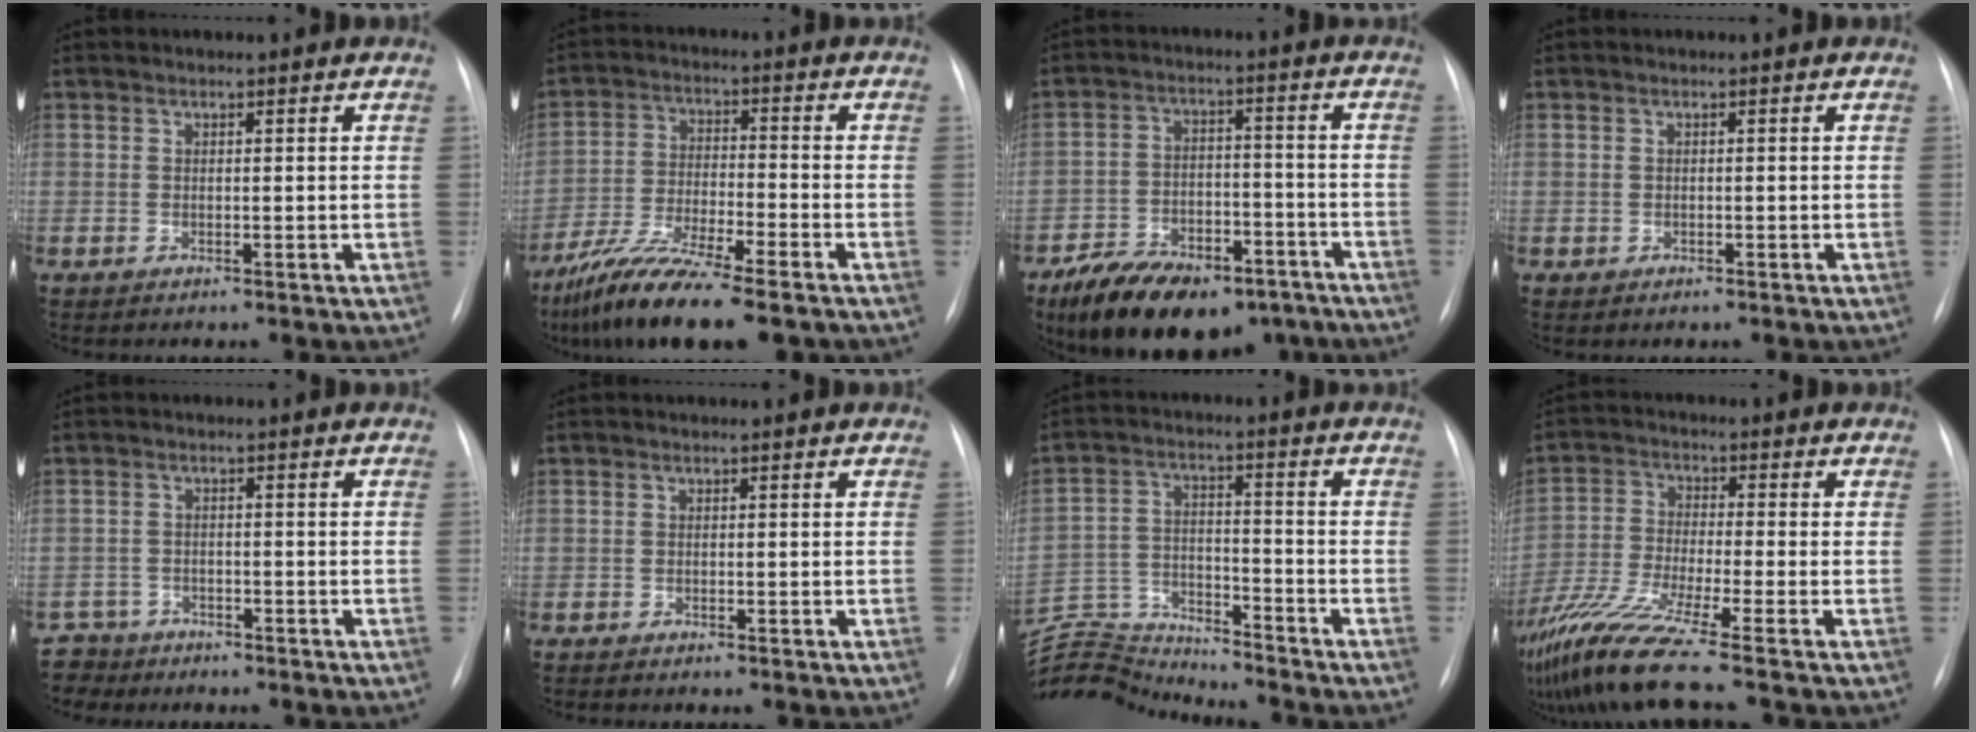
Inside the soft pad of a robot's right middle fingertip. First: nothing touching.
{"total": 12.2, "force": [-9.3, 0.5, 8.0], "torque": [-0.154, -0.034, -0.163]}
{"total": 16.2, "force": [-11.9, 7.2, 8.3], "torque": [-0.142, 0.012, -0.188]}
{"total": 0.0}
{"total": 4.3, "force": [-3.8, 1.7, -1.2], "torque": [0.019, -0.006, -0.072]}
{"total": 0.9, "force": [-0.8, -0.2, 0.3], "torque": [-0.008, -0.004, -0.013]}
{"total": 13.6, "force": [-13.6, -0.2, 0.2], "torque": [-0.017, 0.022, -0.245]}
{"total": 12.5, "force": [-9.6, -1.9, 7.8], "torque": [-0.160, -0.040, -0.177]}